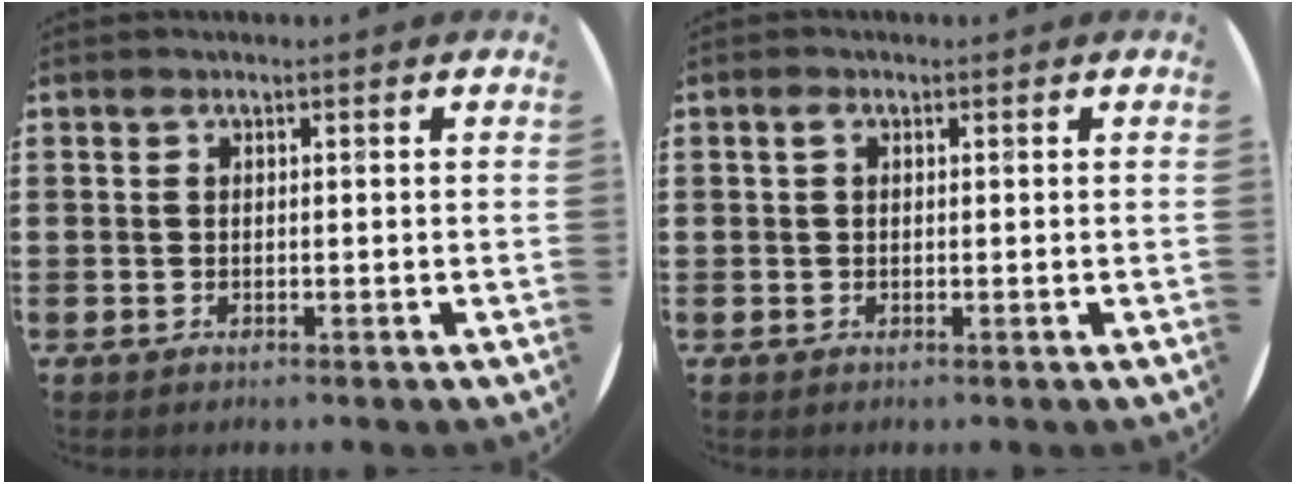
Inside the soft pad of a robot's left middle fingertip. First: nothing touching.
{"total": 0.8, "force": [0.3, 0.5, 0.6], "torque": [-0.003, 0.002, 0.003]}